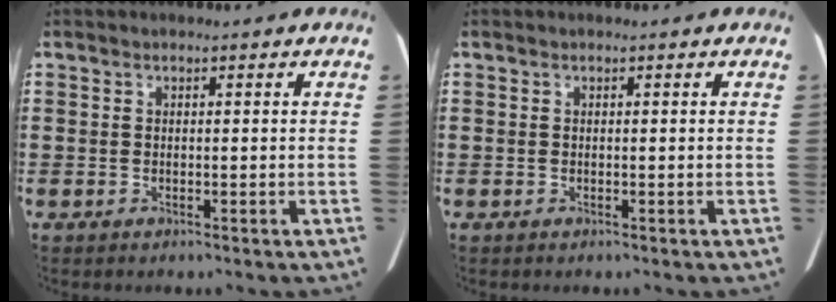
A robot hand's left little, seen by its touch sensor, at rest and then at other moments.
{"total": 0.0}